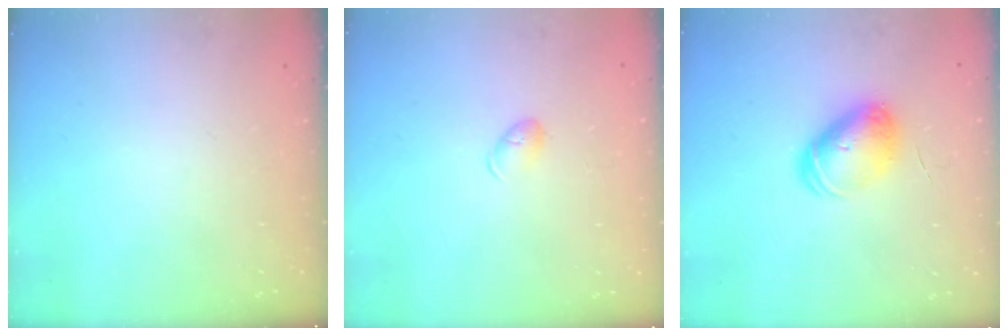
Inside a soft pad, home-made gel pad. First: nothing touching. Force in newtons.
{"total": 5.1, "press": 4.9, "slide": 1.0}
{"total": 8.1, "press": 8.1, "slide": 1.1}